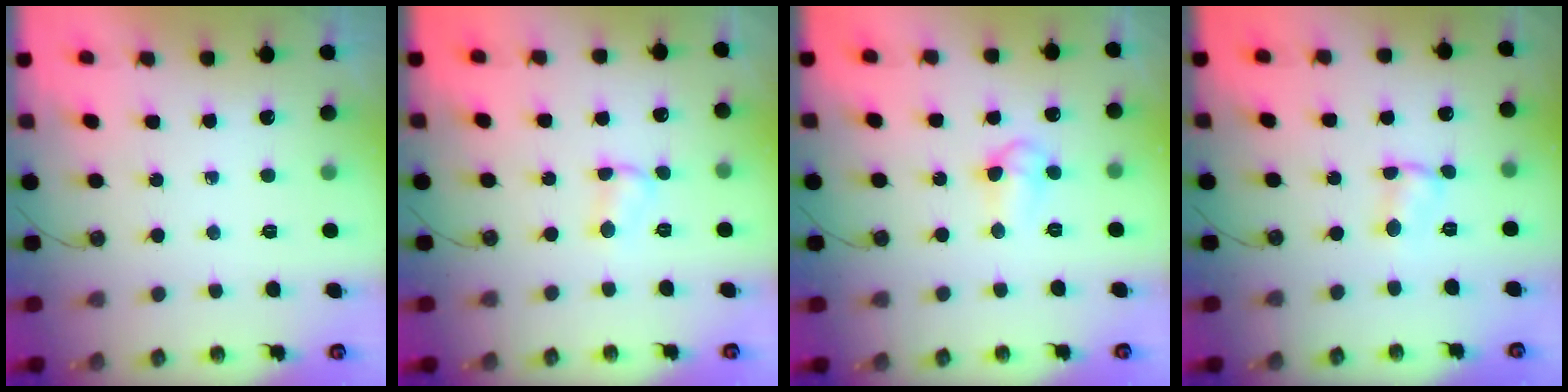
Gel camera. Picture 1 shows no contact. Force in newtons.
{"total": 3.4, "press": 3.4, "slide": 0.5}
{"total": 6.1, "press": 6.0, "slide": 1.0}
{"total": 1.8, "press": 1.8, "slide": 0.3}